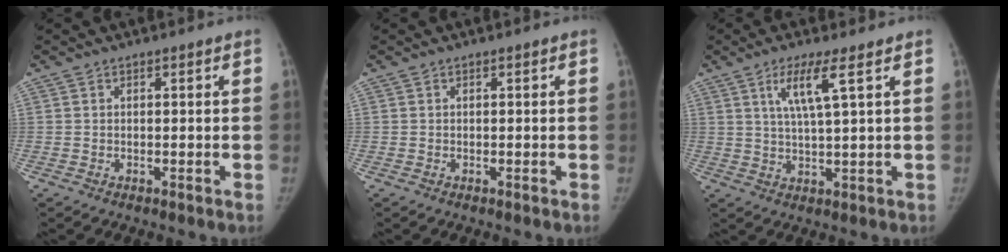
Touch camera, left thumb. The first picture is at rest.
{"total": 0.0}
{"total": 6.5, "force": [3.0, 0.2, 5.8], "torque": [-0.119, -0.018, 0.062]}